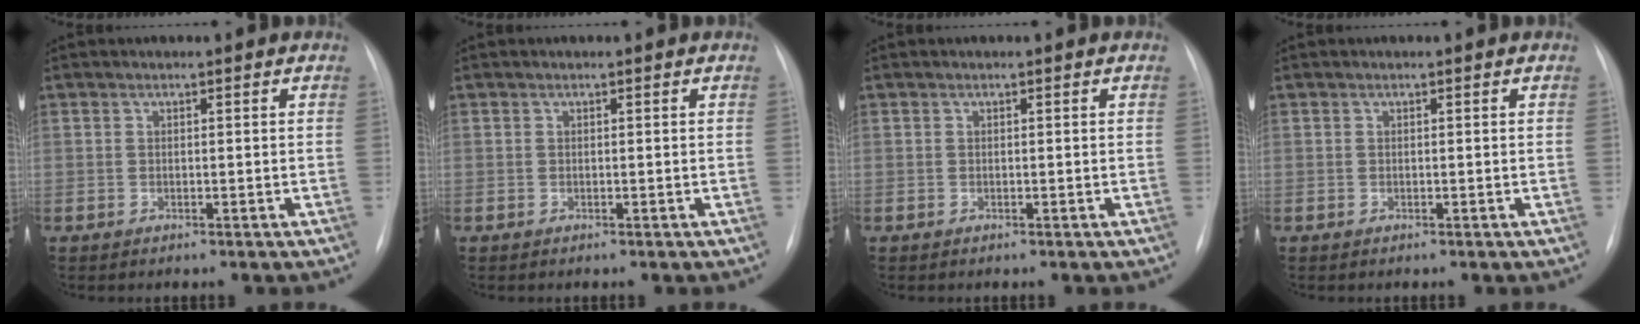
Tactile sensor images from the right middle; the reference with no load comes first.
{"total": 0.0}
{"total": 0.0}
{"total": 0.0}